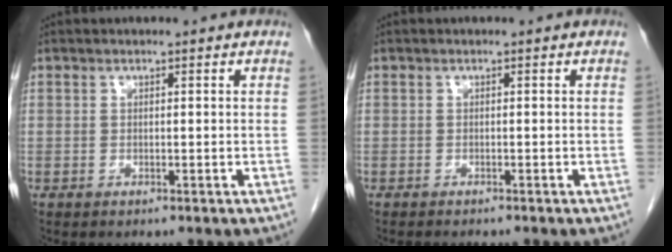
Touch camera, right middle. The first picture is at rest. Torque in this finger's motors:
{"motor_torque": [-0.01, 0.01, 0.00, 0.00]}